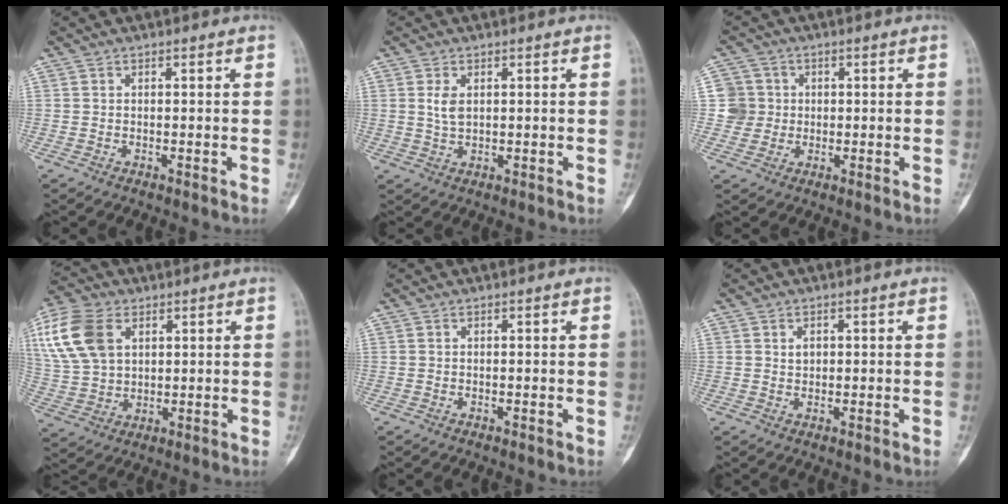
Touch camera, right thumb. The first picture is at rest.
{"total": 2.8, "force": [0.8, 1.7, 2.2], "torque": [-0.037, -0.003, 0.017]}
{"total": 5.0, "force": [0.4, 5.0, 0.1], "torque": [0.034, 0.008, 0.002]}
{"total": 15.6, "force": [5.6, 10.3, 10.2], "torque": [-0.217, -0.003, 0.113]}
{"total": 0.0}
{"total": 1.7, "force": [0.5, 1.3, 1.0], "torque": [-0.008, -0.001, 0.008]}